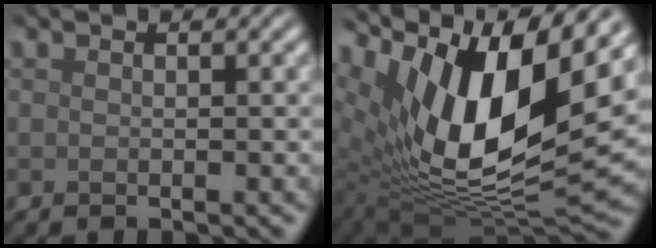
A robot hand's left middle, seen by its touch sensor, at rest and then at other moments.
{"total": 14.8, "force": [6.0, 6.3, 11.9], "torque": [-0.219, 0.002, 0.107]}